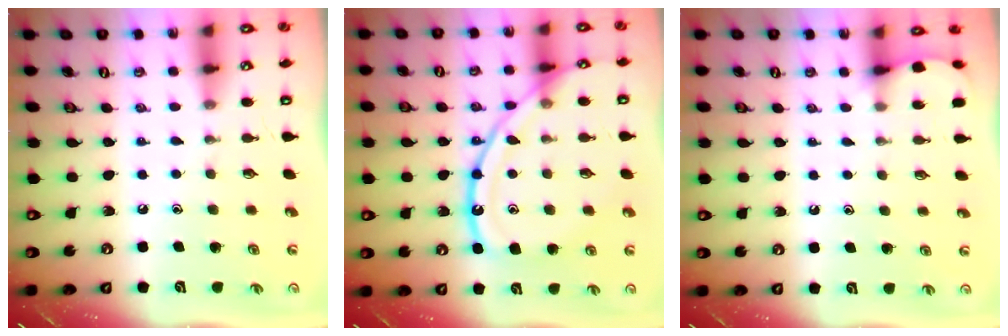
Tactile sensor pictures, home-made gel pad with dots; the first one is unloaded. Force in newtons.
{"total": 17.4, "press": 17.4, "slide": 1.5}
{"total": 3.6, "press": 3.6, "slide": 0.2}